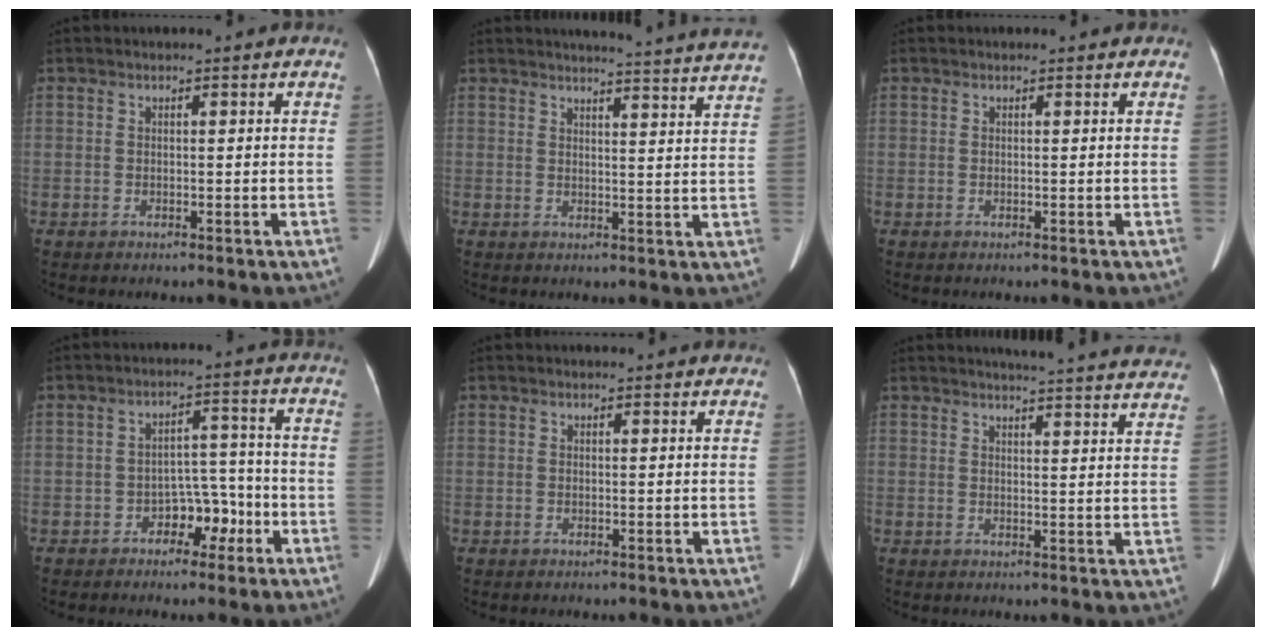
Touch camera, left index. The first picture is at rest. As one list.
[{"total": 16.6, "force": [16.0, -1.2, 4.3], "torque": [-0.057, -0.065, 0.174]}, {"total": 0.0}, {"total": 5.1, "force": [-2.9, 3.0, 3.0], "torque": [-0.037, 0.023, -0.044]}, {"total": 1.2, "force": [1.0, 0.6, 0.2], "torque": [-0.009, 0.012, 0.006]}, {"total": 20.6, "force": [19.8, 0.9, 5.8], "torque": [-0.067, -0.060, 0.218]}]